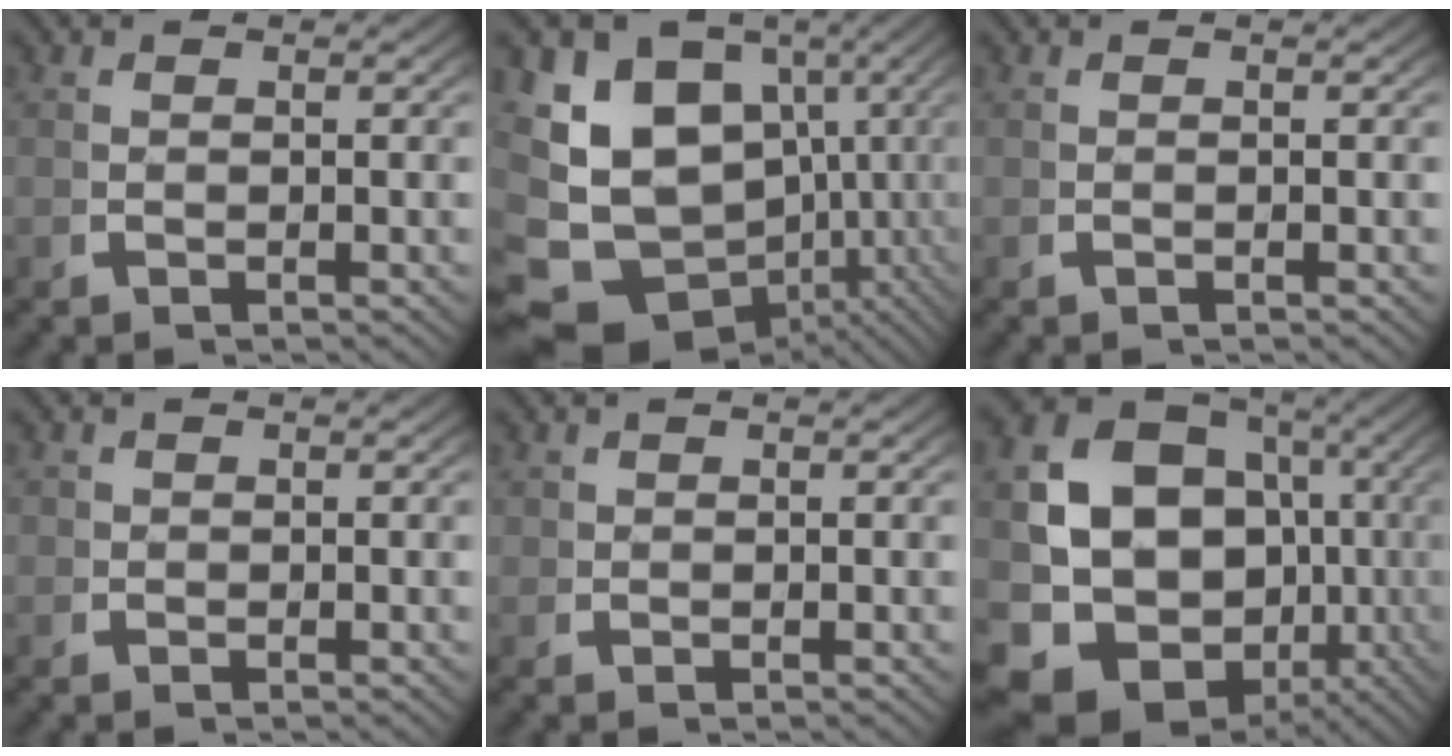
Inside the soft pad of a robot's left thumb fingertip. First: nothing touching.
{"total": 21.8, "force": [-3.4, 17.4, 12.7], "torque": [-0.274, -0.091, -0.030]}
{"total": 0.0}
{"total": 0.8, "force": [0.2, 0.7, 0.0], "torque": [0.001, -0.004, 0.002]}
{"total": 0.7, "force": [0.5, 0.5, 0.1], "torque": [0.002, -0.004, 0.009]}
{"total": 22.1, "force": [-2.0, 17.6, 13.2], "torque": [-0.291, -0.075, -0.019]}